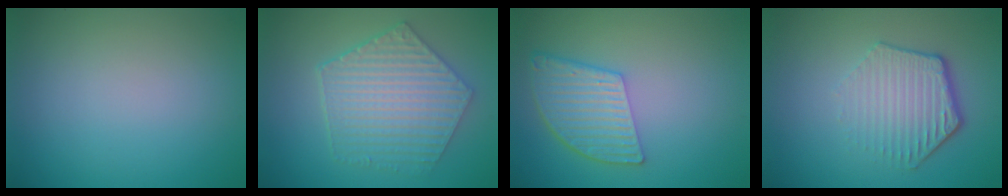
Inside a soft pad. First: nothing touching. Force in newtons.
{"total": 5.9, "press": 4.8, "slide": 3.6}
{"total": 5.3, "press": 4.0, "slide": 3.5}
{"total": 4.3, "press": 3.3, "slide": 2.7}